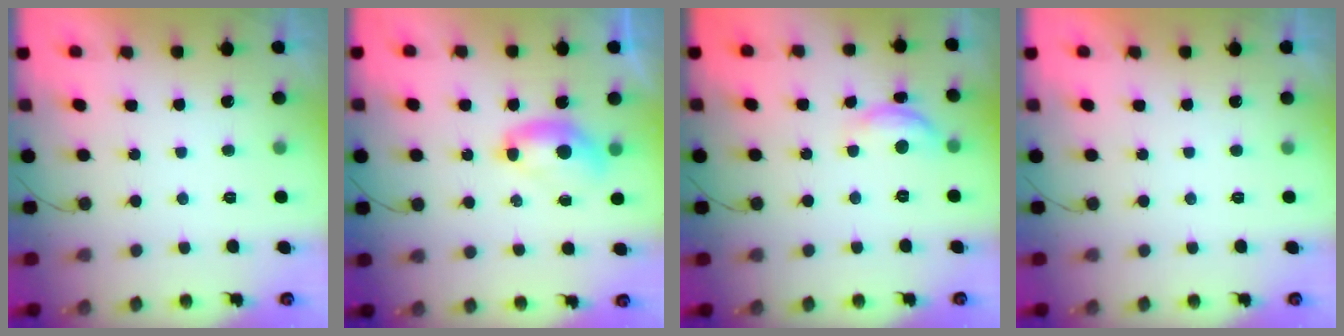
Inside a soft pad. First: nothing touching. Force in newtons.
{"total": 7.2, "press": 7.2, "slide": 0.7}
{"total": 9.3, "press": 9.3, "slide": 0.5}
{"total": 0.0}